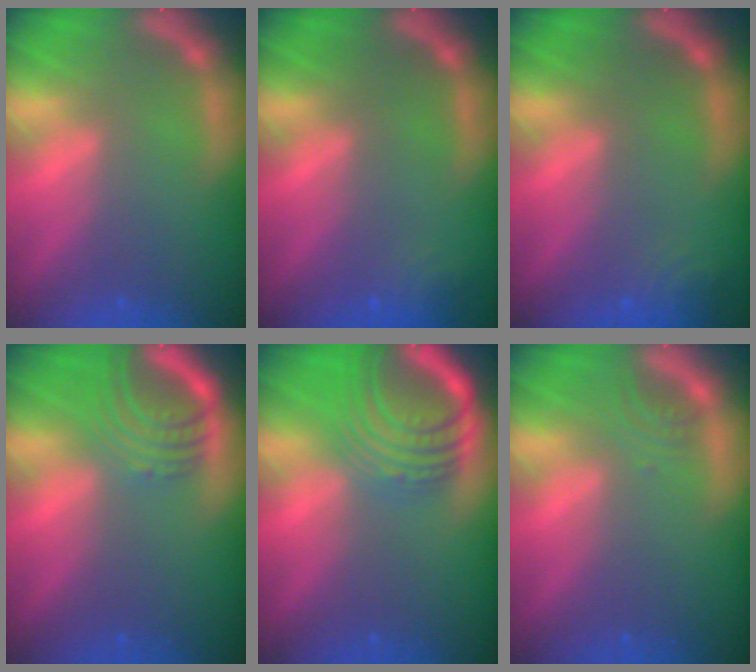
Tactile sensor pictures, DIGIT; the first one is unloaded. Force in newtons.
{"total": 1.9}
{"total": 2.4}
{"total": 5.5}
{"total": 9.1}
{"total": 1.4}